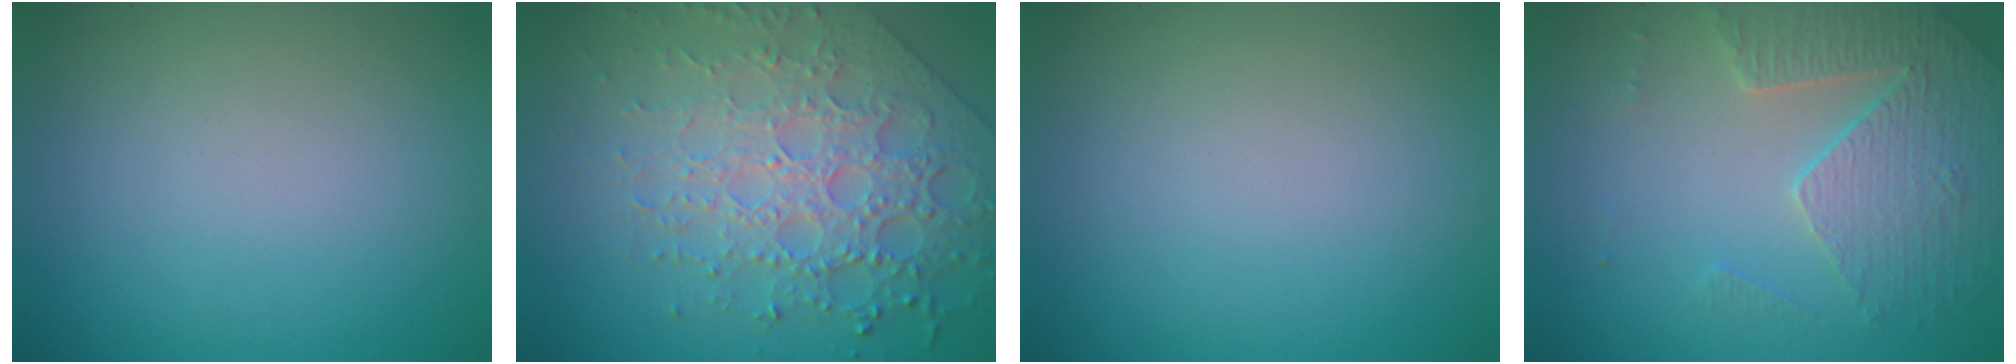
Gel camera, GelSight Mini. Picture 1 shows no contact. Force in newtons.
{"total": 7.7, "press": 5.4, "slide": 5.5}
{"total": 0.0}
{"total": 3.7, "press": 3.6, "slide": 0.9}